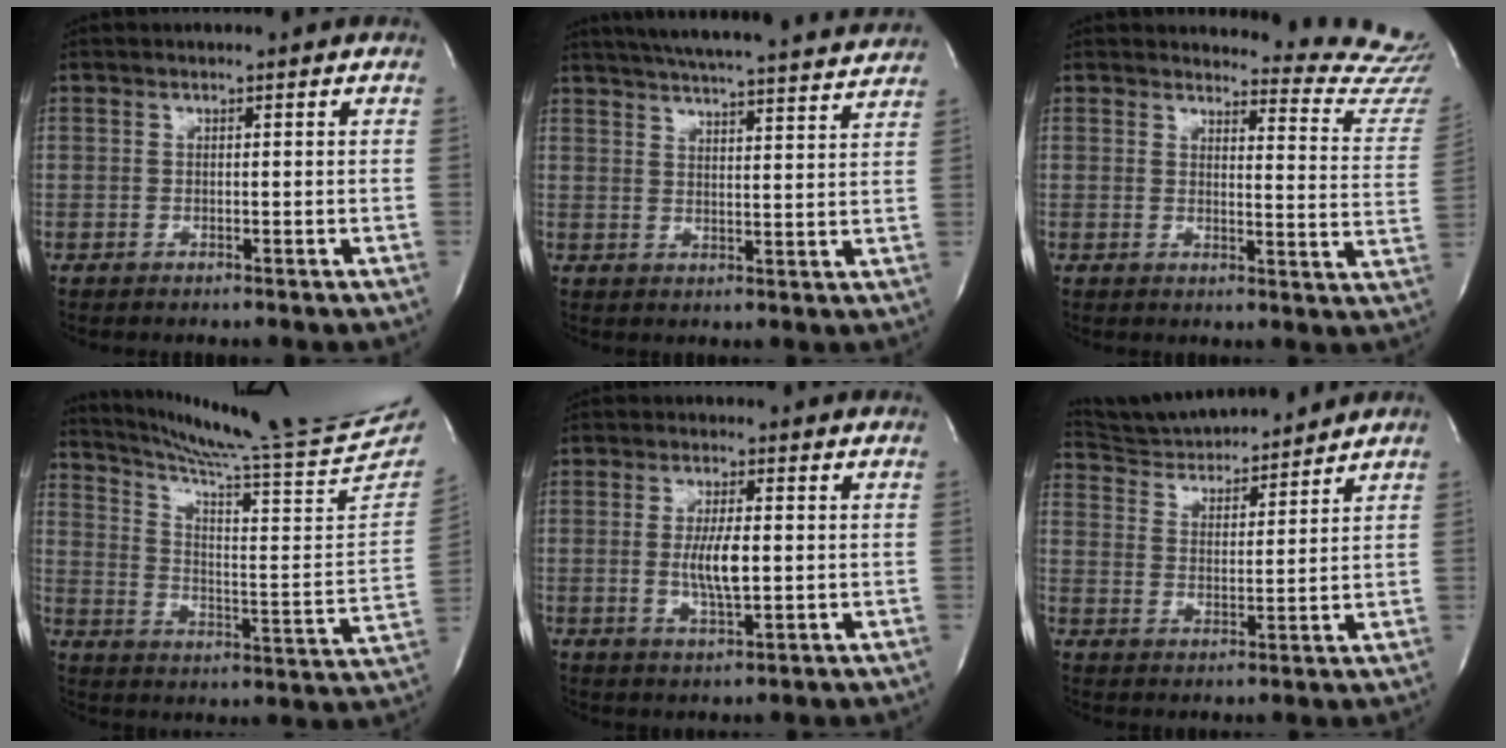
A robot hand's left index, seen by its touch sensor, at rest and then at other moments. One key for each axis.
{"total": 22.8, "fx": 21.1, "fy": 1.5, "fz": 8.6, "tx": -0.145, "ty": -0.016, "tz": 0.267}
{"total": 13.6, "fx": 13.6, "fy": -0.2, "fz": 0.4, "tx": 0.018, "ty": -0.146, "tz": 0.117}
{"total": 24.5, "fx": 22.3, "fy": -1.6, "fz": 10.1, "tx": -0.166, "ty": -0.106, "tz": 0.303}
{"total": 5.3, "fx": -0.5, "fy": 1.0, "fz": 5.2, "tx": -0.105, "ty": -0.013, "tz": -0.007}
{"total": 13.0, "fx": 12.5, "fy": 1.8, "fz": 3.4, "tx": -0.060, "ty": 0.014, "tz": 0.207}